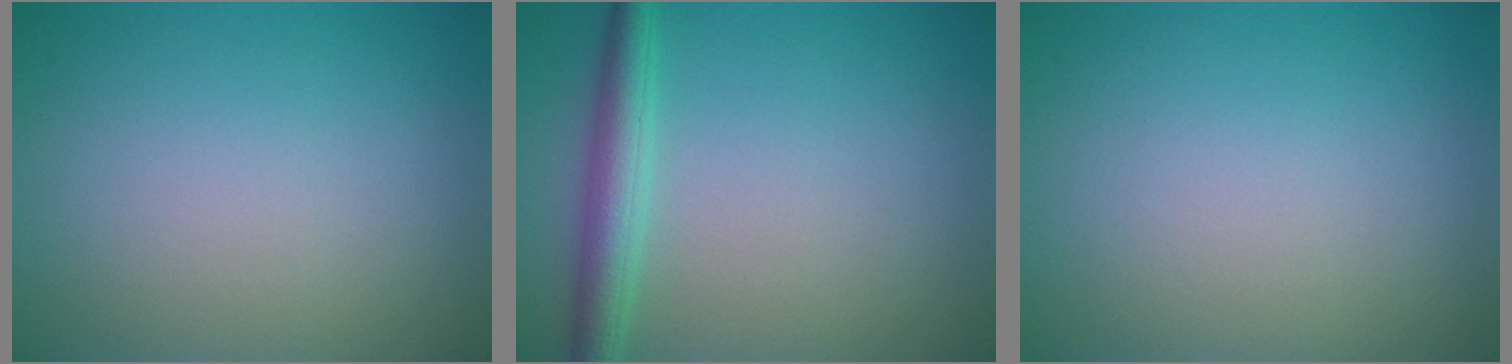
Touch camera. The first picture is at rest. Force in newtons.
{"total": 3.4, "press": 3.4, "slide": 0.1}
{"total": 0.0}